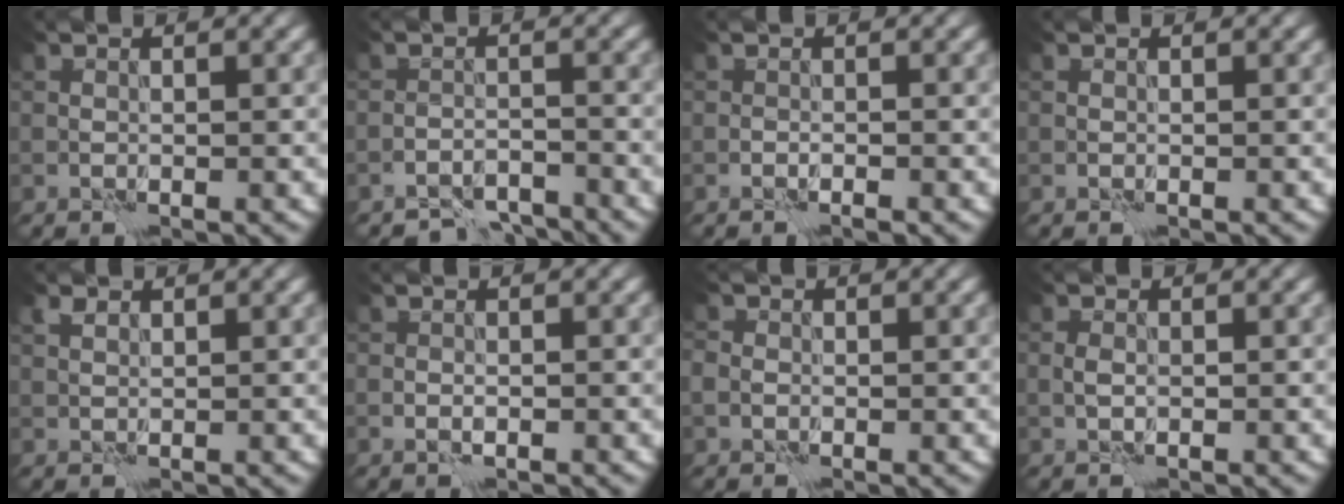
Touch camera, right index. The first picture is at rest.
{"total": 3.6, "force": [-3.5, 0.5, 0.2], "torque": [0.008, 0.001, -0.063]}
{"total": 0.8, "force": [-0.8, -0.1, 0.2], "torque": [-0.004, 0.001, -0.015]}
{"total": 0.0}
{"total": 1.2, "force": [1.0, 0.5, 0.4], "torque": [-0.009, 0.002, 0.019]}
{"total": 0.6, "force": [-0.3, 0.3, 0.4], "torque": [-0.008, 0.000, -0.006]}
{"total": 1.1, "force": [-0.4, 1.0, 0.3], "torque": [-0.001, -0.004, -0.009]}
{"total": 0.9, "force": [-0.2, 0.5, 0.7], "torque": [-0.015, 0.001, -0.006]}